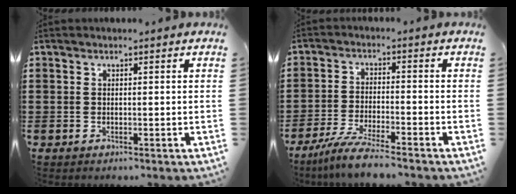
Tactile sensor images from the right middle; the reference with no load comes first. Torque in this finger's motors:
{"motor_torque": [0.40, -0.22, 0.28, 0.04]}